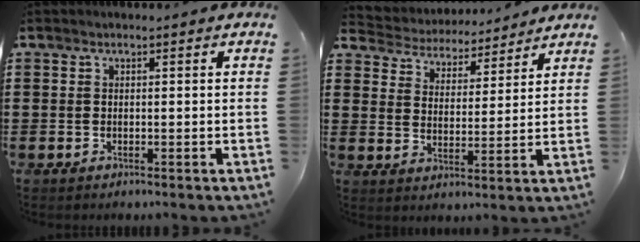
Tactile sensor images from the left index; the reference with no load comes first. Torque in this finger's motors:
{"motor_torque": [0.03, 0.01, 0.00, 0.01]}